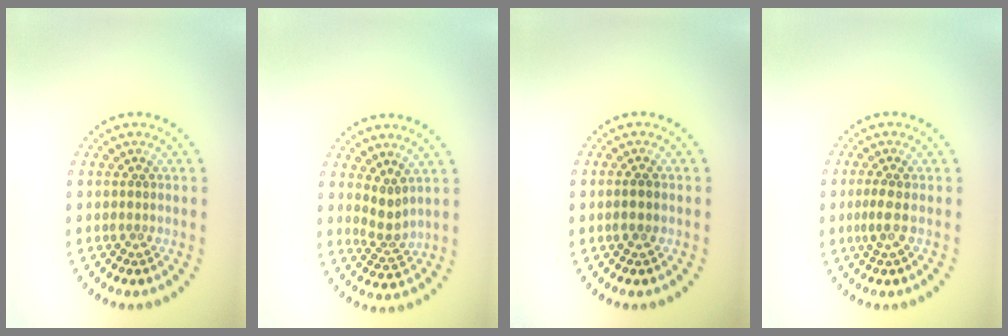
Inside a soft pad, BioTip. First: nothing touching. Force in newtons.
{"total": 2.1, "press": 1.5, "slide": 1.5}
{"total": 1.3, "press": 1.2, "slide": 0.4}
{"total": 1.4, "press": 1.1, "slide": 0.8}